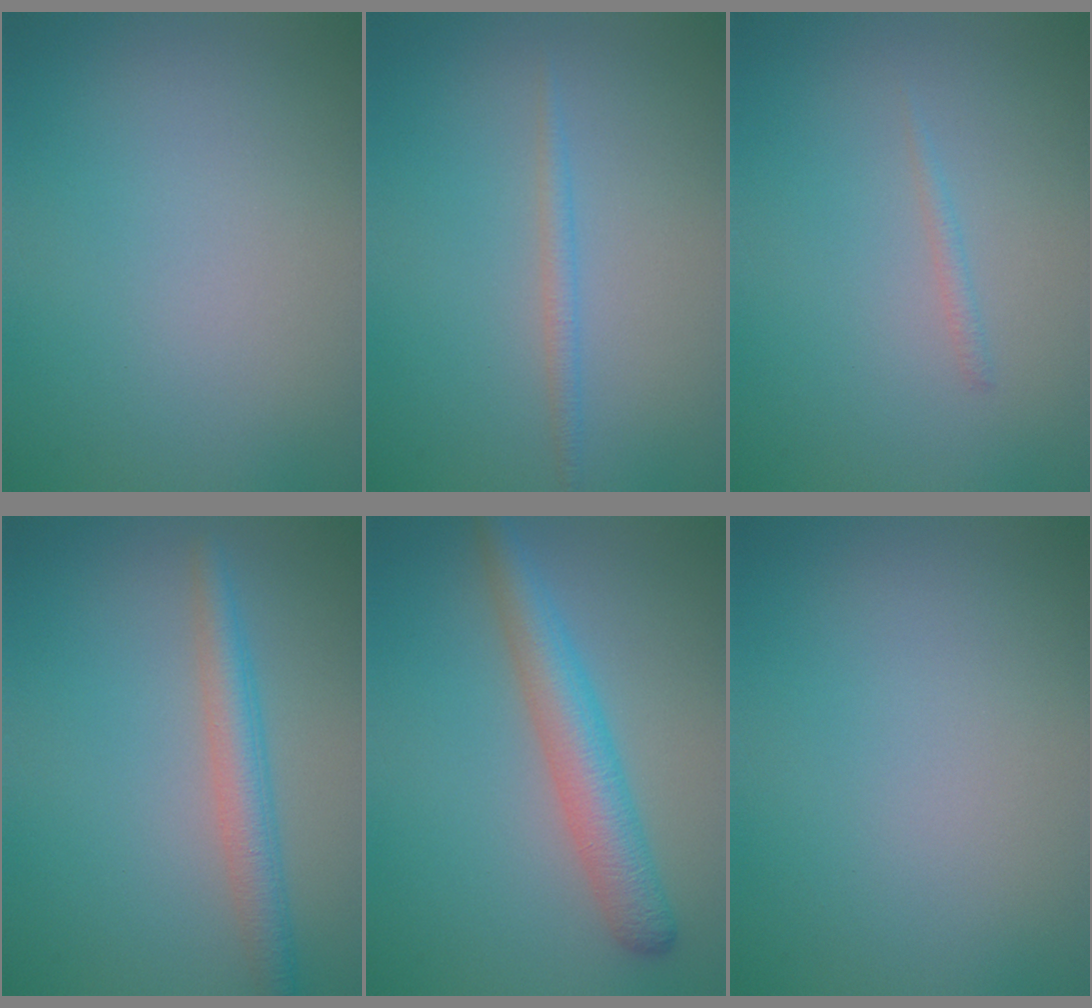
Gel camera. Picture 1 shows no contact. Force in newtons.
{"total": 1.2, "press": 1.2, "slide": 0.1}
{"total": 0.7, "press": 0.7, "slide": 0.0}
{"total": 3.4, "press": 3.4, "slide": 0.0}
{"total": 4.6, "press": 4.6, "slide": 0.1}
{"total": 0.0}